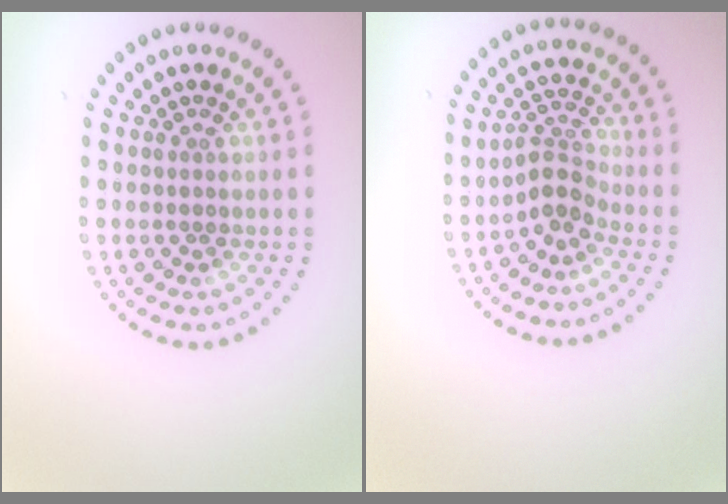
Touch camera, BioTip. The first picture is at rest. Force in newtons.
{"total": 2.6, "press": 1.8, "slide": 1.8}